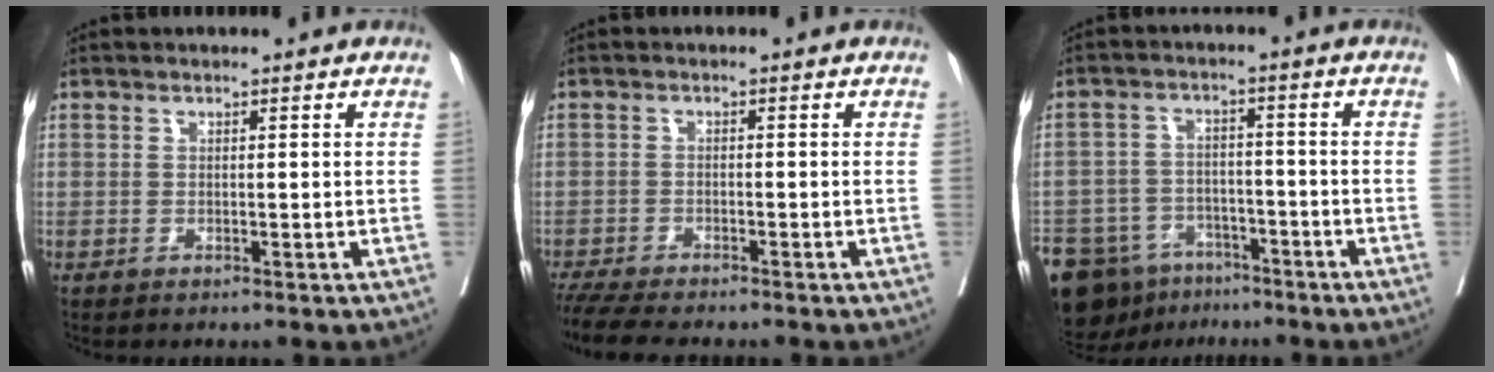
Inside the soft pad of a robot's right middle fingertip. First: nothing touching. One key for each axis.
{"total": 8.6, "fx": -7.6, "fy": 1.1, "fz": 3.9, "tx": -0.059, "ty": -0.016, "tz": -0.123}
{"total": 14.6, "fx": -10.3, "fy": 8.9, "fz": 5.3, "tx": -0.129, "ty": 0.003, "tz": -0.154}